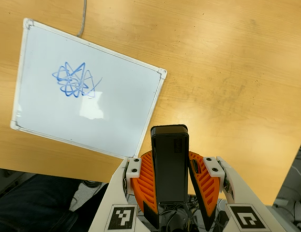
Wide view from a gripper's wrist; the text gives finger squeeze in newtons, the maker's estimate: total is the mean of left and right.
{"total": 5.8, "left": 5.7, "right": 6.0}